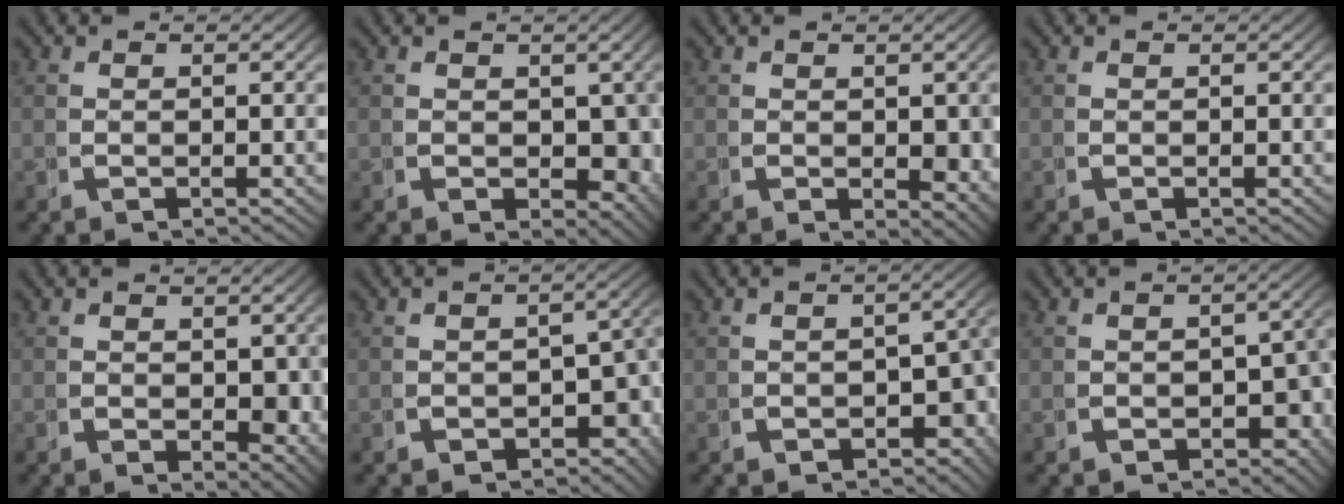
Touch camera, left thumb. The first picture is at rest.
{"total": 5.1, "force": [0.6, 3.7, 3.6], "torque": [-0.033, -0.015, 0.020]}
{"total": 2.8, "force": [0.2, 1.7, 2.2], "torque": [-0.023, -0.017, 0.015]}
{"total": 0.0}
{"total": 3.4, "force": [0.2, 2.1, 2.6], "torque": [-0.029, -0.018, 0.017]}
{"total": 4.8, "force": [-1.6, 3.0, 3.4], "torque": [-0.031, -0.020, -0.015]}
{"total": 4.3, "force": [-1.5, 2.7, 3.0], "torque": [-0.028, -0.018, -0.015]}
{"total": 4.0, "force": [-1.3, 2.7, 2.6], "torque": [-0.025, -0.016, -0.012]}